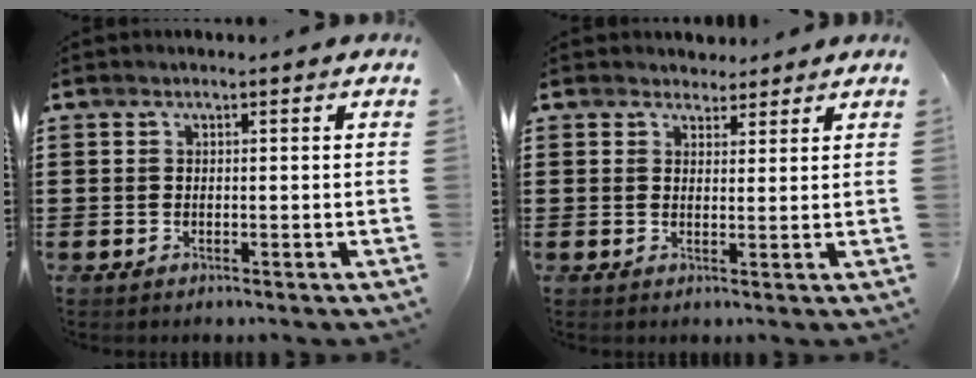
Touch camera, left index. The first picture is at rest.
{"total": 2.4, "force": [2.1, 1.2, 0.0], "torque": [-0.006, 0.004, 0.041]}